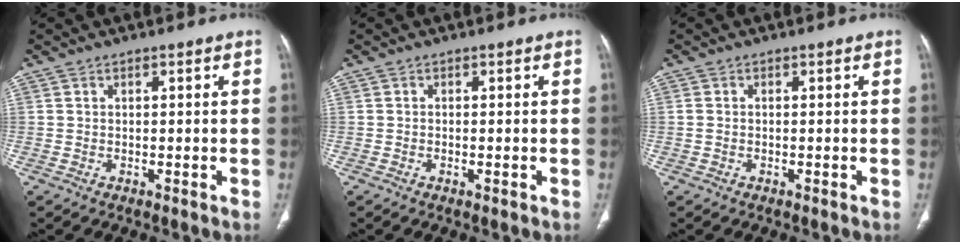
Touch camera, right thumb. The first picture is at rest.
{"total": 0.8, "force": [-0.3, 0.2, 0.7], "torque": [-0.013, -0.002, -0.004]}
{"total": 0.6, "force": [0.0, 0.5, 0.4], "torque": [-0.014, 0.006, 0.003]}